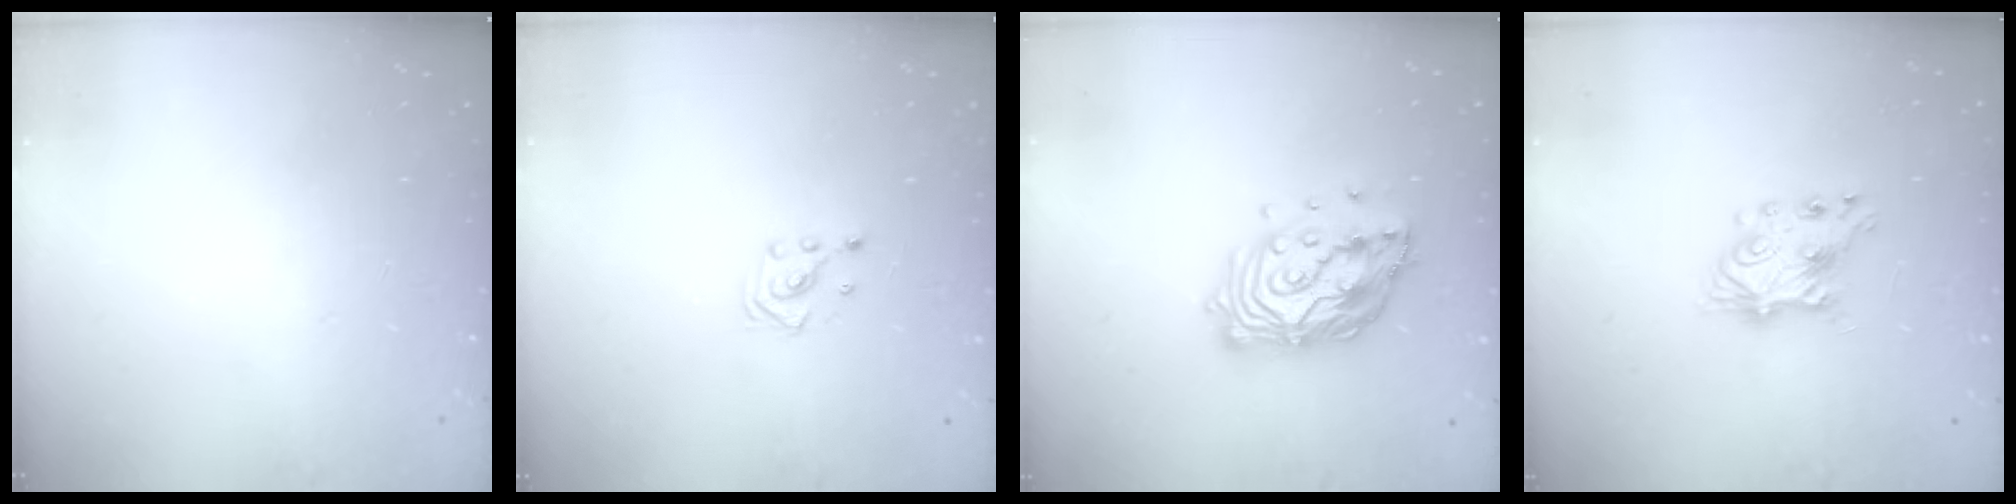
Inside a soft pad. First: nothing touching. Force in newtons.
{"total": 2.6, "press": 2.6, "slide": 0.3}
{"total": 14.9, "press": 14.9, "slide": 1.3}
{"total": 7.6, "press": 7.6, "slide": 0.7}